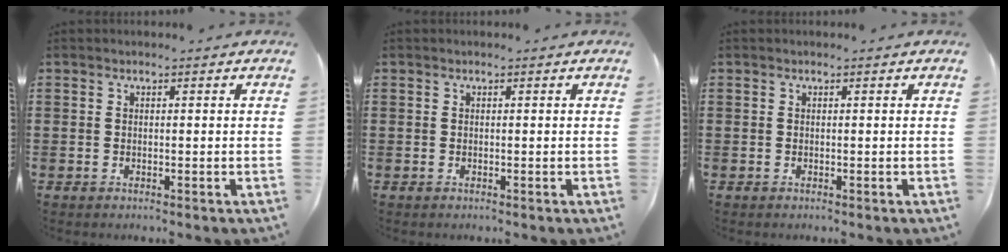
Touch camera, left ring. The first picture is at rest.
{"total": 0.0}
{"total": 0.0}